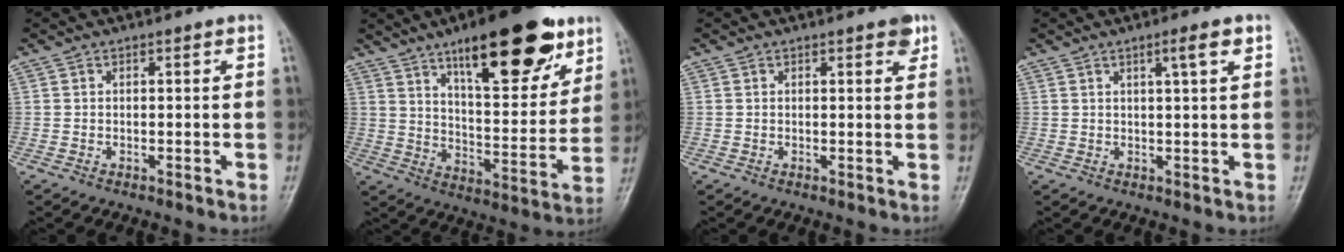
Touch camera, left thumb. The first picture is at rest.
{"total": 22.5, "force": [13.5, 7.8, 16.3], "torque": [-0.198, -0.059, 0.211]}
{"total": 2.3, "force": [1.5, 0.9, 1.5], "torque": [-0.009, -0.006, 0.016]}
{"total": 3.4, "force": [1.9, 0.2, 2.8], "torque": [-0.046, -0.006, 0.032]}